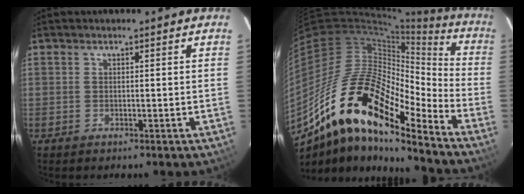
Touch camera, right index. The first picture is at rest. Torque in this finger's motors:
{"motor_torque": [1.73, -0.40, 1.05, 0.18]}